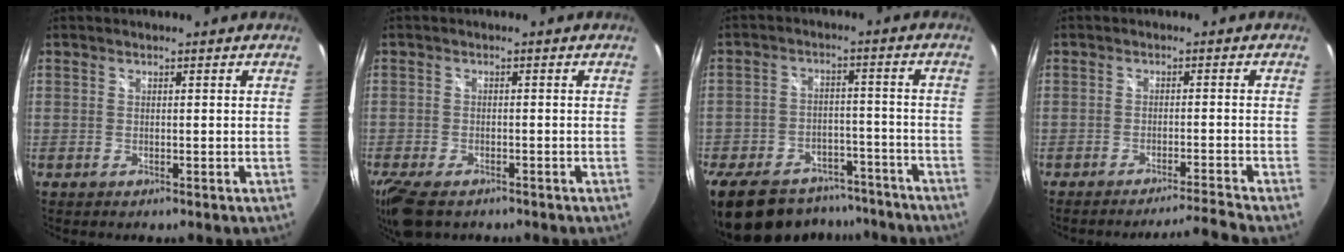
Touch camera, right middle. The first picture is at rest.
{"total": 7.9, "force": [-5.6, 3.5, 4.4], "torque": [-0.111, -0.031, -0.104]}
{"total": 21.3, "force": [-16.7, 10.1, 8.5], "torque": [-0.200, 0.007, -0.229]}
{"total": 5.2, "force": [-4.6, -2.4, 0.6], "torque": [-0.016, 0.006, -0.071]}